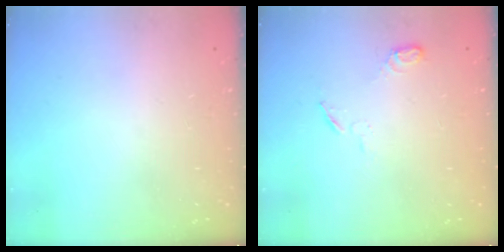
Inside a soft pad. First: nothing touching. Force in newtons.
{"total": 4.2, "press": 4.1, "slide": 0.8}